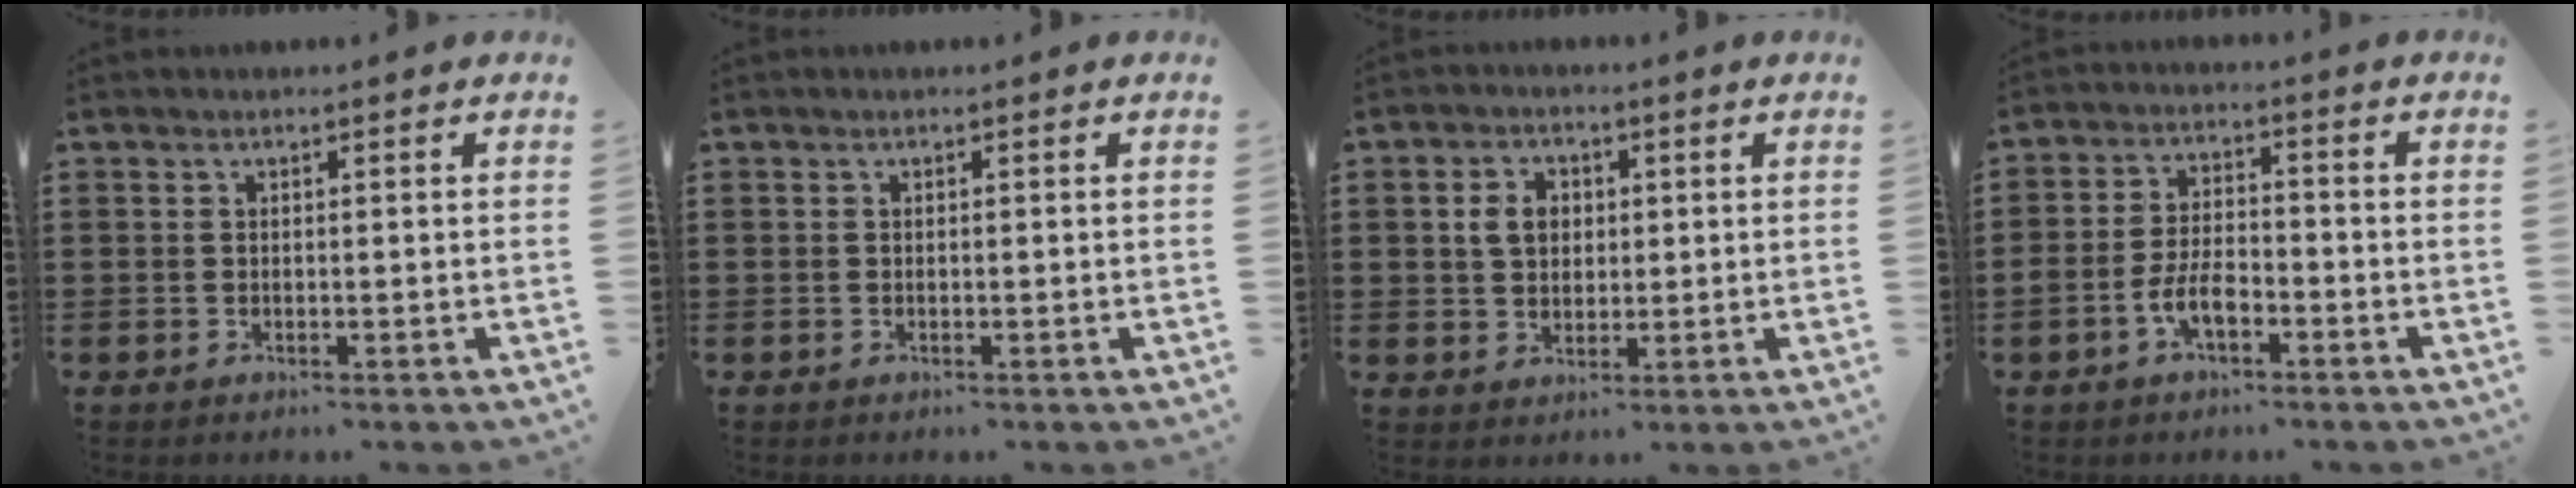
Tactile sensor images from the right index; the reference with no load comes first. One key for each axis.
{"total": 0.0}
{"total": 4.3, "fx": 0.7, "fy": 3.4, "fz": 2.5, "tx": -0.061, "ty": 0.014, "tz": 0.010}
{"total": 5.1, "fx": -2.5, "fy": 2.4, "fz": 3.8, "tx": -0.091, "ty": 0.000, "tz": -0.053}